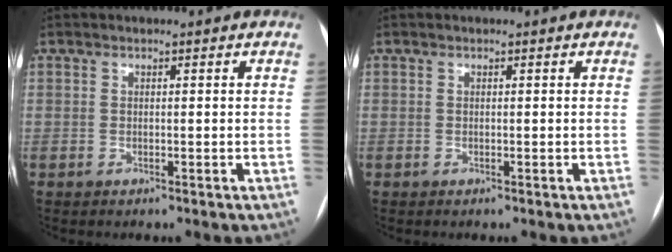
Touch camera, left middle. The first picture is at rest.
{"total": 0.0}